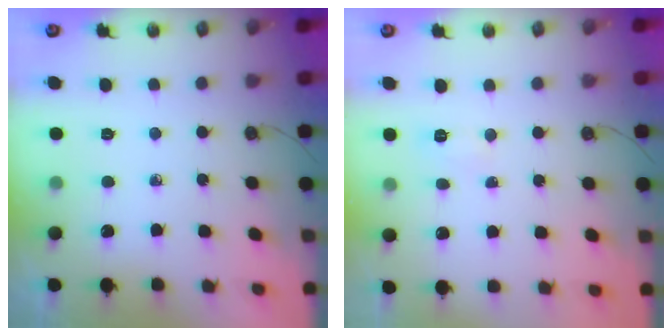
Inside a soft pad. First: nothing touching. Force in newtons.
{"total": 3.7, "press": 3.7, "slide": 0.5}